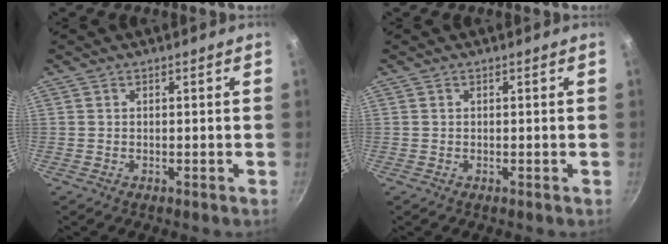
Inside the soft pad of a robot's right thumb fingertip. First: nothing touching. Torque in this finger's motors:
{"motor_torque": [0.00, 0.00, 0.31, 0.01, 0.02]}